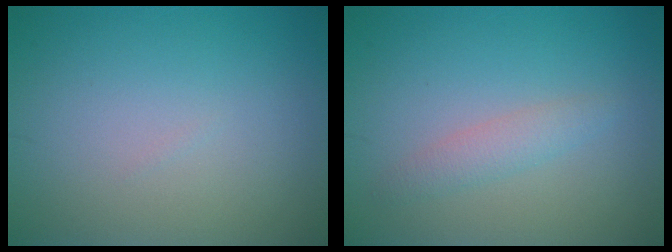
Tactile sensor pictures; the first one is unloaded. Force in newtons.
{"total": 1.7, "press": 1.7, "slide": 0.1}